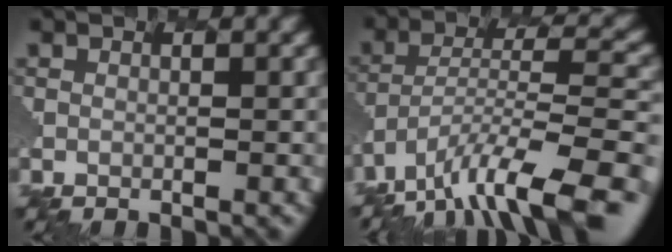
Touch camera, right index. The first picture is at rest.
{"total": 10.7, "force": [-7.7, 3.1, 6.8], "torque": [-0.136, -0.002, -0.140]}